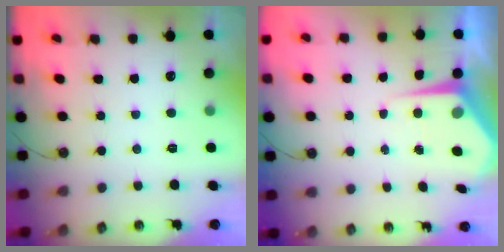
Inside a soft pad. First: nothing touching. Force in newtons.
{"total": 5.9, "press": 5.9, "slide": 0.4}